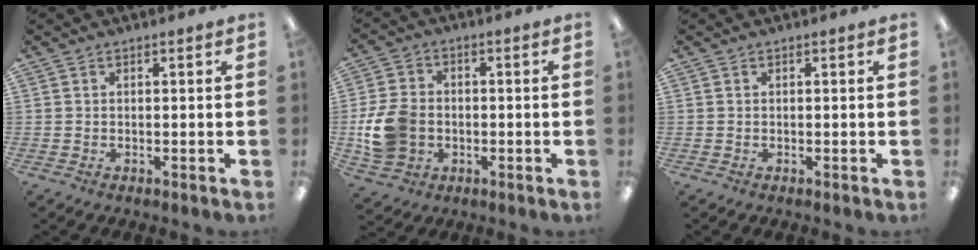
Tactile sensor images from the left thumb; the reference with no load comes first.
{"total": 11.4, "force": [-1.6, 9.0, 6.8], "torque": [-0.154, 0.016, -0.027]}
{"total": 0.0}